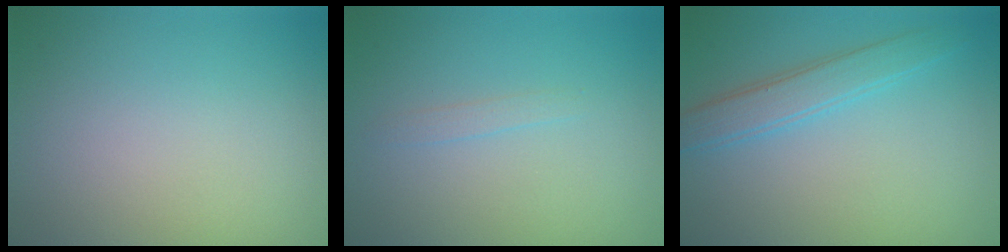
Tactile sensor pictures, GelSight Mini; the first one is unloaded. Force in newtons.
{"total": 0.7, "press": 0.7, "slide": 0.1}
{"total": 2.9, "press": 2.9, "slide": 0.0}